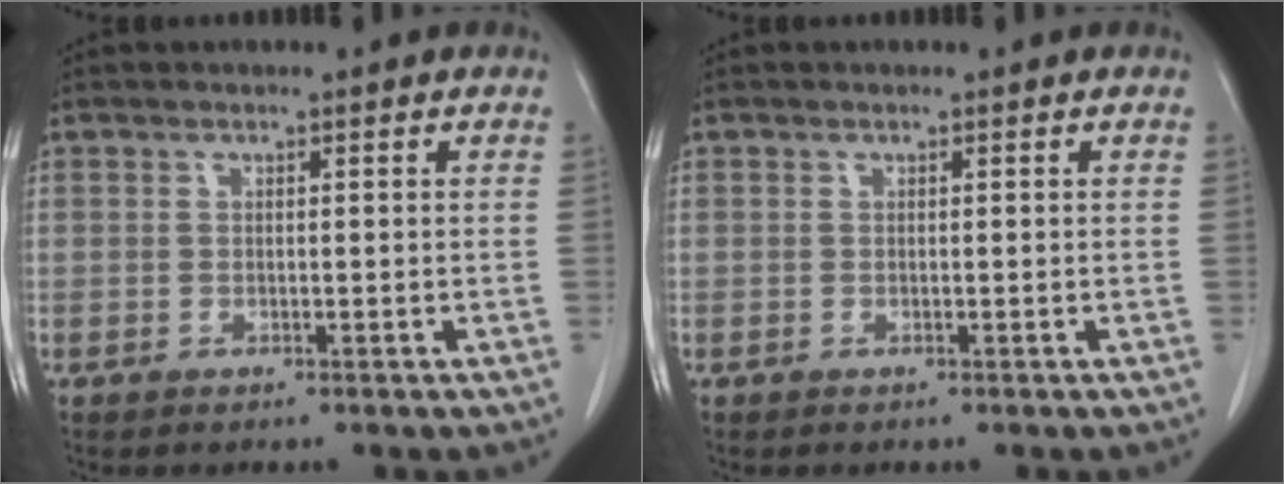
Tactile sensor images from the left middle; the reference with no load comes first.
{"total": 0.0}